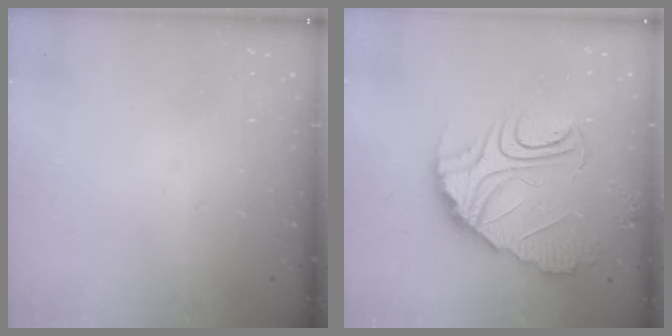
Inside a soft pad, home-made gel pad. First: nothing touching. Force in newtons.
{"total": 12.4, "press": 12.4, "slide": 1.1}